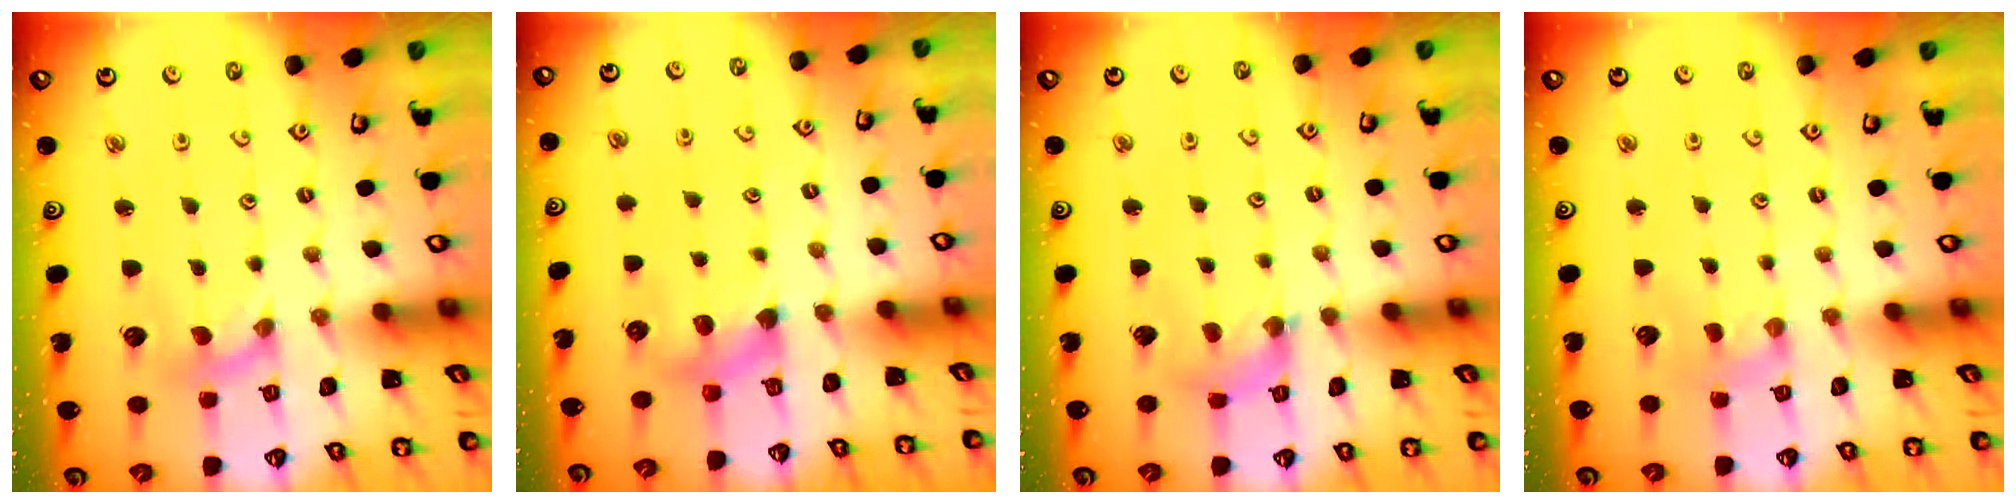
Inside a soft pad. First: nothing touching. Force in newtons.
{"total": 5.4, "press": 5.4, "slide": 0.7}
{"total": 4.3, "press": 4.3, "slide": 0.4}
{"total": 1.0, "press": 1.0, "slide": 0.2}